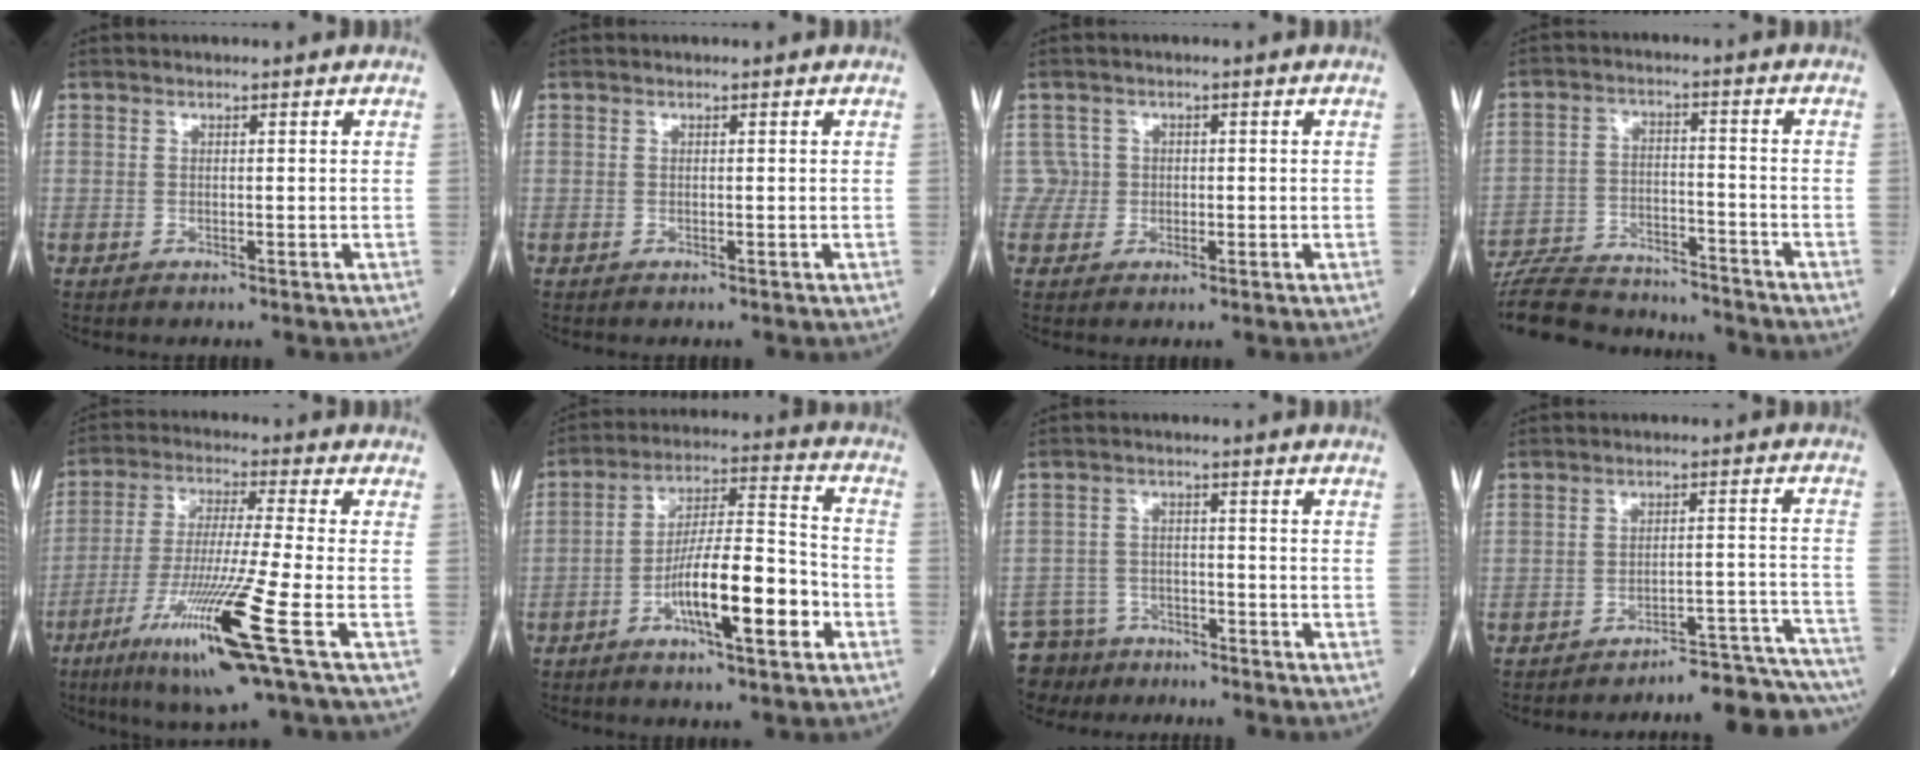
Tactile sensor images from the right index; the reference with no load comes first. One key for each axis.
{"total": 0.0}
{"total": 2.4, "fx": 0.2, "fy": 2.4, "fz": -0.5, "tx": 0.027, "ty": 0.009, "tz": -0.002}
{"total": 18.2, "fx": -17.0, "fy": 3.6, "fz": 5.3, "tx": -0.126, "ty": -0.004, "tz": -0.263}
{"total": 15.6, "fx": -6.8, "fy": -1.1, "fz": 14.0, "tx": -0.283, "ty": -0.039, "tz": -0.127}
{"total": 13.5, "fx": -5.2, "fy": 2.2, "fz": 12.3, "tx": -0.214, "ty": 0.007, "tz": -0.088}
{"total": 7.2, "fx": -6.2, "fy": 3.6, "fz": -0.3, "tx": 0.000, "ty": 0.007, "tz": -0.109}
{"total": 16.6, "fx": -16.3, "fy": -1.2, "fz": 2.7, "tx": 0.015, "ty": 0.016, "tz": -0.201}